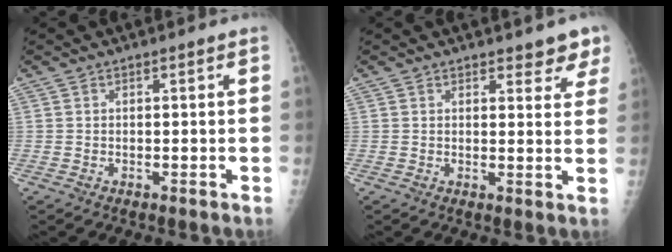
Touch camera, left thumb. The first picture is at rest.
{"total": 4.4, "force": [3.6, 1.8, 1.6], "torque": [0.012, -0.020, 0.037]}